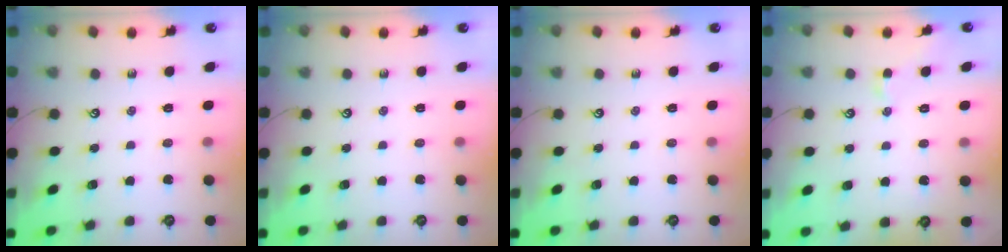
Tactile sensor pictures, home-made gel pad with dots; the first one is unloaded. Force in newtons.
{"total": 0.0}
{"total": 0.0}
{"total": 1.7, "press": 1.6, "slide": 0.3}